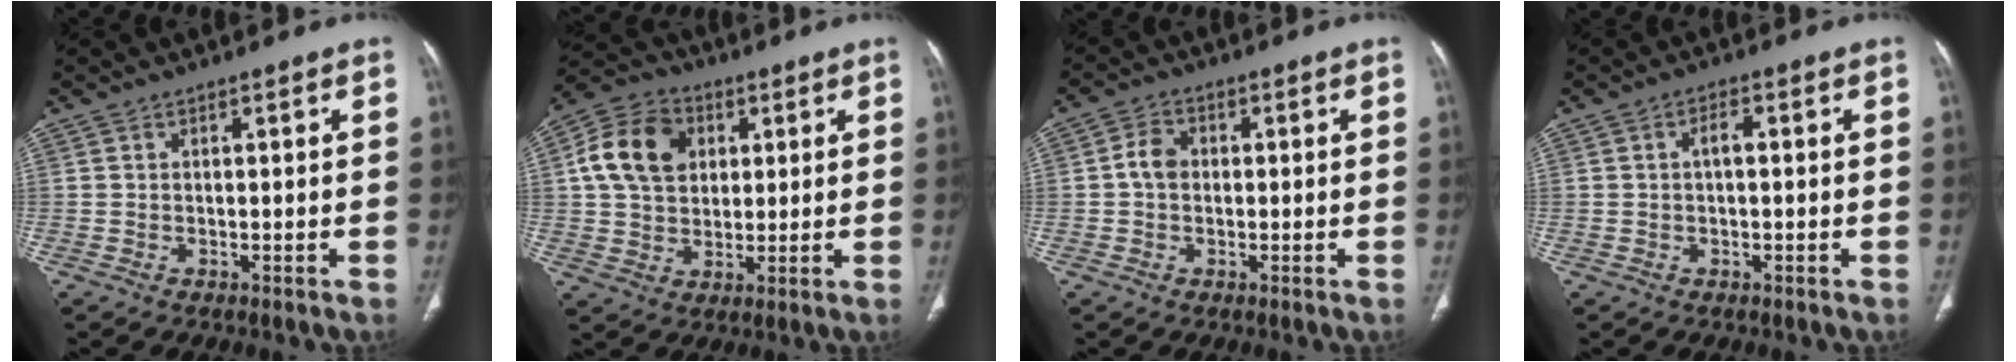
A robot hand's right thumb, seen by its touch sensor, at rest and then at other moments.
{"total": 12.9, "force": [3.2, 9.8, 7.8], "torque": [-0.125, 0.009, 0.049]}
{"total": 3.6, "force": [-0.1, 2.8, 2.2], "torque": [-0.036, 0.012, -0.009]}
{"total": 2.2, "force": [0.1, 0.9, 2.0], "torque": [-0.035, 0.007, -0.001]}